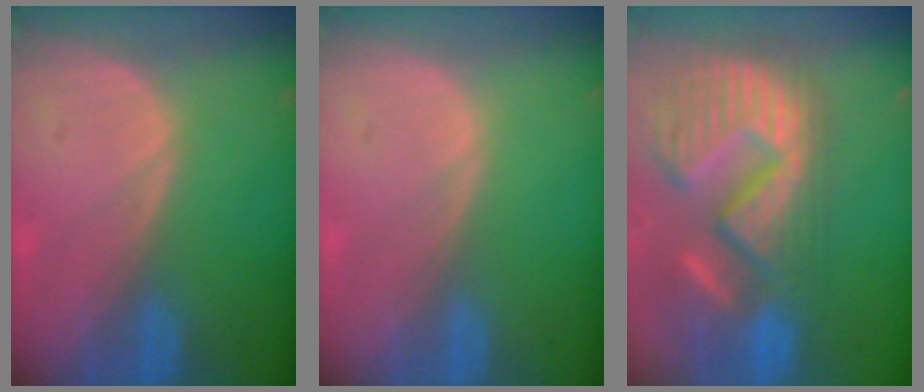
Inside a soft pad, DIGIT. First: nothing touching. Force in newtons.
{"total": 0.0}
{"total": 15.3, "press": 12.7, "slide": 8.4}